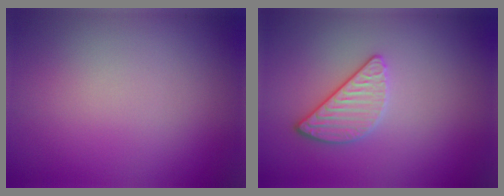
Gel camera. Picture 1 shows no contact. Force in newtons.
{"total": 2.4, "press": 2.2, "slide": 0.9}